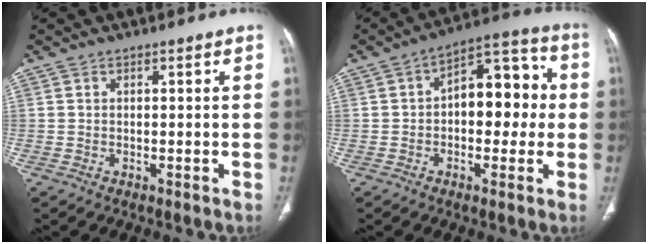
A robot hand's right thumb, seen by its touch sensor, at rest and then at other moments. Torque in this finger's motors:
{"motor_torque": [-0.31, 0.75, 0.06, 0.04, 0.21]}